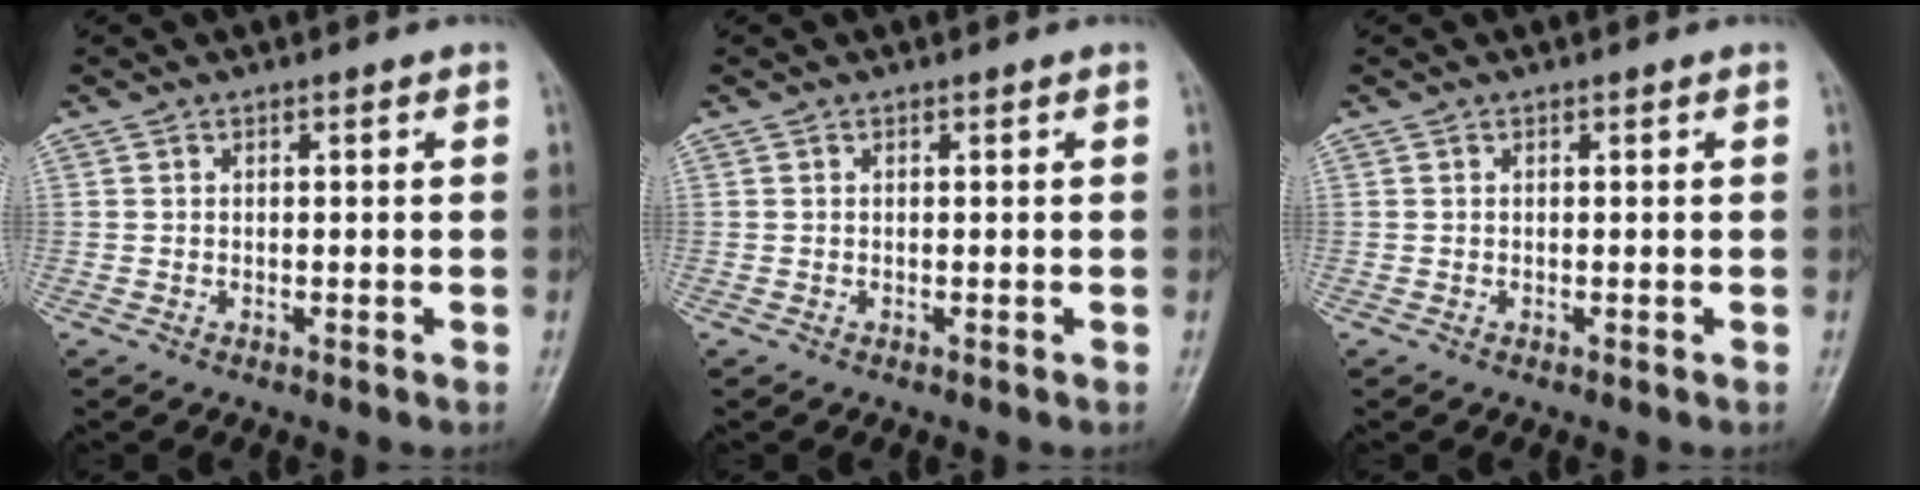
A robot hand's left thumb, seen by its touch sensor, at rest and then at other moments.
{"total": 0.0}
{"total": 0.0}